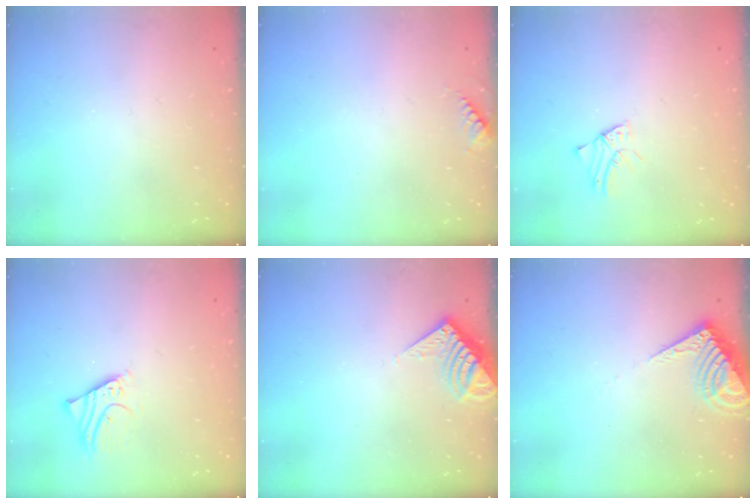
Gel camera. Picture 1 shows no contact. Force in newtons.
{"total": 4.7, "press": 4.5, "slide": 1.3}
{"total": 1.2, "press": 1.2, "slide": 0.0}
{"total": 3.5, "press": 3.5, "slide": 0.4}
{"total": 6.7, "press": 6.6, "slide": 0.8}
{"total": 7.7, "press": 7.7, "slide": 0.5}